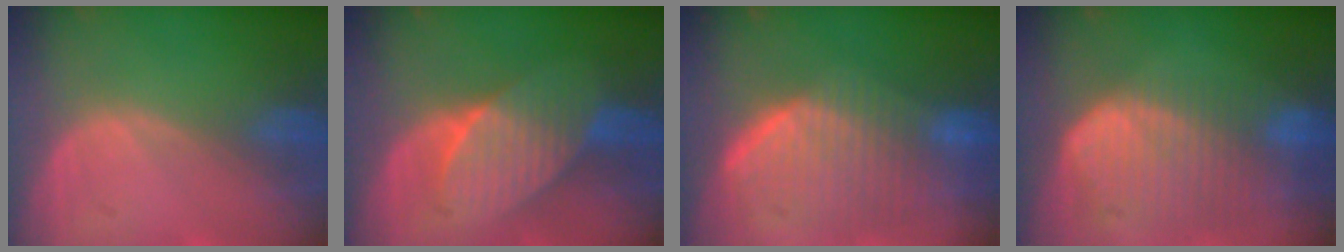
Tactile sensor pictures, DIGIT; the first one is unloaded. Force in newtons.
{"total": 7.3, "press": 7.3, "slide": 1.0}
{"total": 10.1, "press": 9.0, "slide": 4.6}
{"total": 10.3, "press": 8.8, "slide": 5.2}